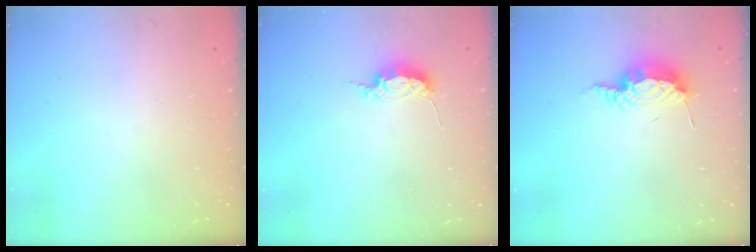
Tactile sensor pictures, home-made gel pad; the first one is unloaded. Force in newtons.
{"total": 5.5, "press": 5.5, "slide": 0.3}
{"total": 8.9, "press": 8.9, "slide": 1.0}